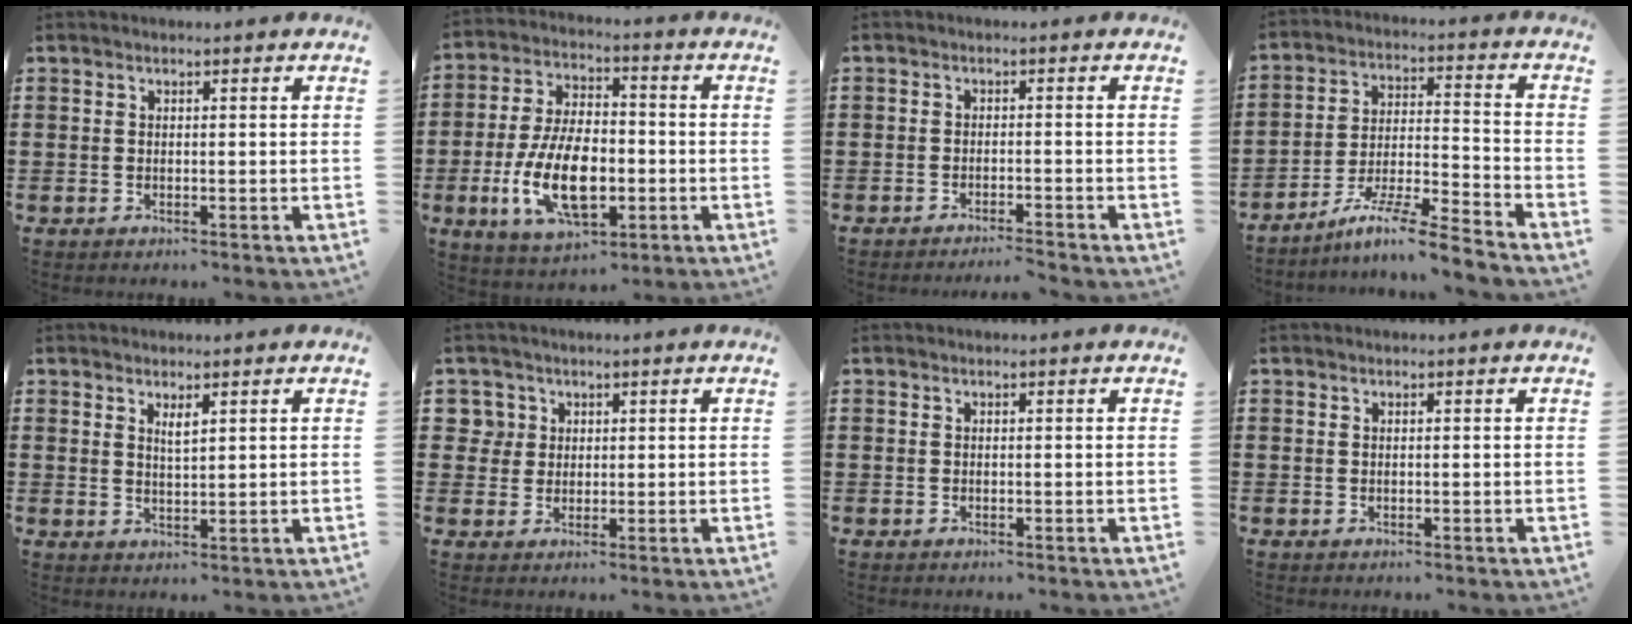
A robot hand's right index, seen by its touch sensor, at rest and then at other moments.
{"total": 12.4, "force": [-3.4, 6.0, 10.3], "torque": [-0.220, -0.012, -0.065]}
{"total": 2.1, "force": [-2.1, -0.3, 0.1], "torque": [-0.005, 0.002, -0.044]}
{"total": 9.0, "force": [-7.6, -0.4, 4.7], "torque": [-0.089, 0.000, -0.150]}
{"total": 2.0, "force": [1.3, 0.5, 1.4], "torque": [-0.029, 0.002, 0.022]}
{"total": 3.7, "force": [1.3, 3.4, 0.3], "torque": [-0.024, 0.014, 0.025]}
{"total": 0.0}
{"total": 0.0}